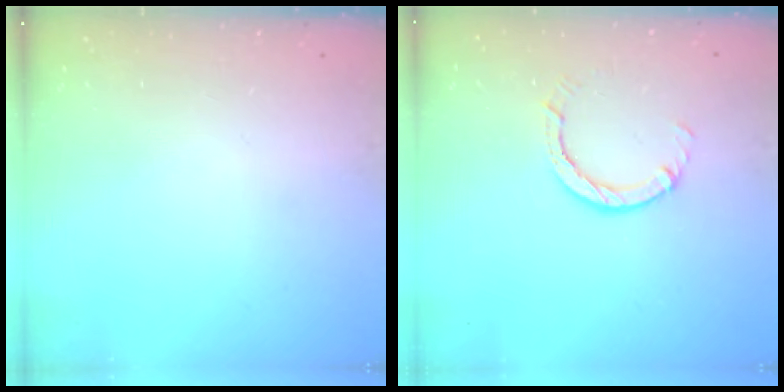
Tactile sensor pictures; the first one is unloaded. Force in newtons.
{"total": 2.9, "press": 2.9, "slide": 0.5}